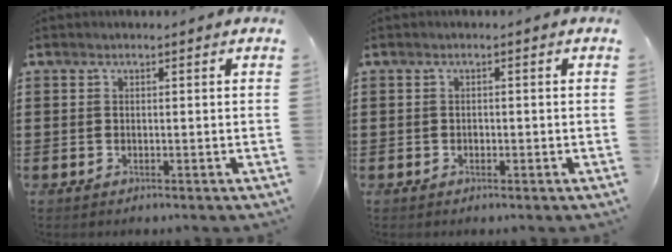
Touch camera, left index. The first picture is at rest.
{"total": 0.5, "force": [-0.1, 0.3, 0.4], "torque": [-0.010, 0.001, -0.001]}